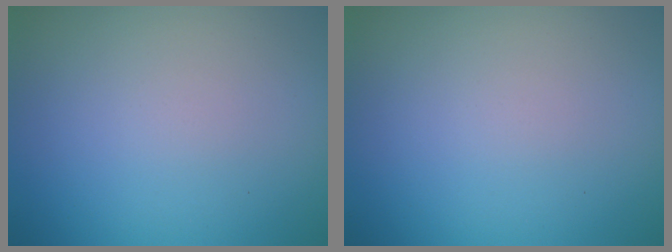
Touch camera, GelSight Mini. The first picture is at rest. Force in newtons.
{"total": 0.0}